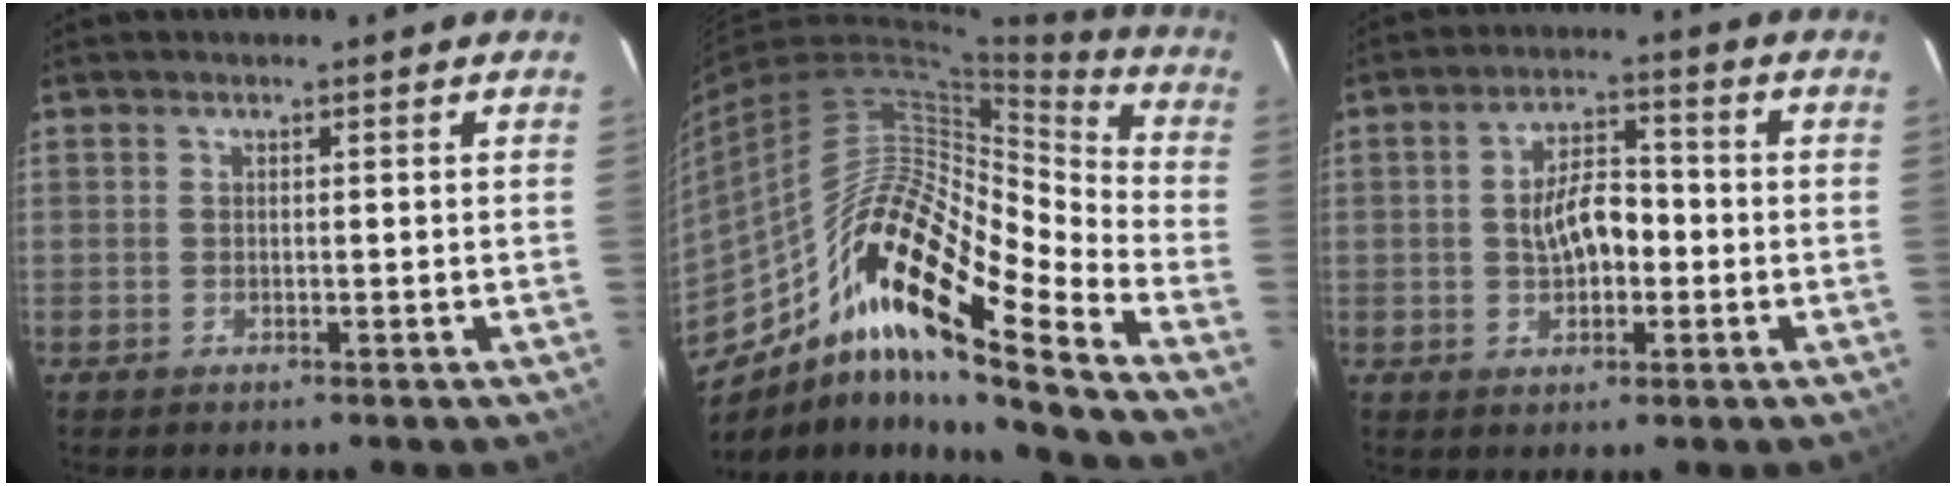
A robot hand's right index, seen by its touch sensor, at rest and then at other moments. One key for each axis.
{"total": 20.1, "fx": -11.3, "fy": 3.7, "fz": 16.2, "tx": -0.271, "ty": -0.004, "tz": -0.218}
{"total": 7.2, "fx": -0.9, "fy": 4.0, "fz": 5.9, "tx": -0.107, "ty": 0.020, "tz": -0.008}